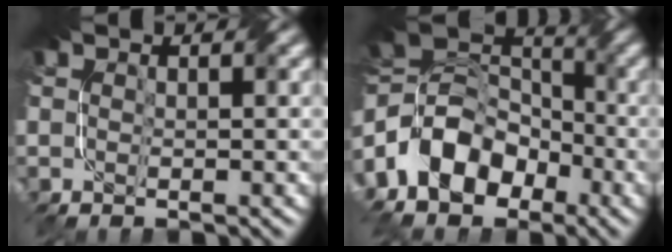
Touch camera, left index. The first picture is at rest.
{"total": 9.8, "force": [-4.8, 6.7, 5.3], "torque": [-0.103, -0.001, -0.107]}